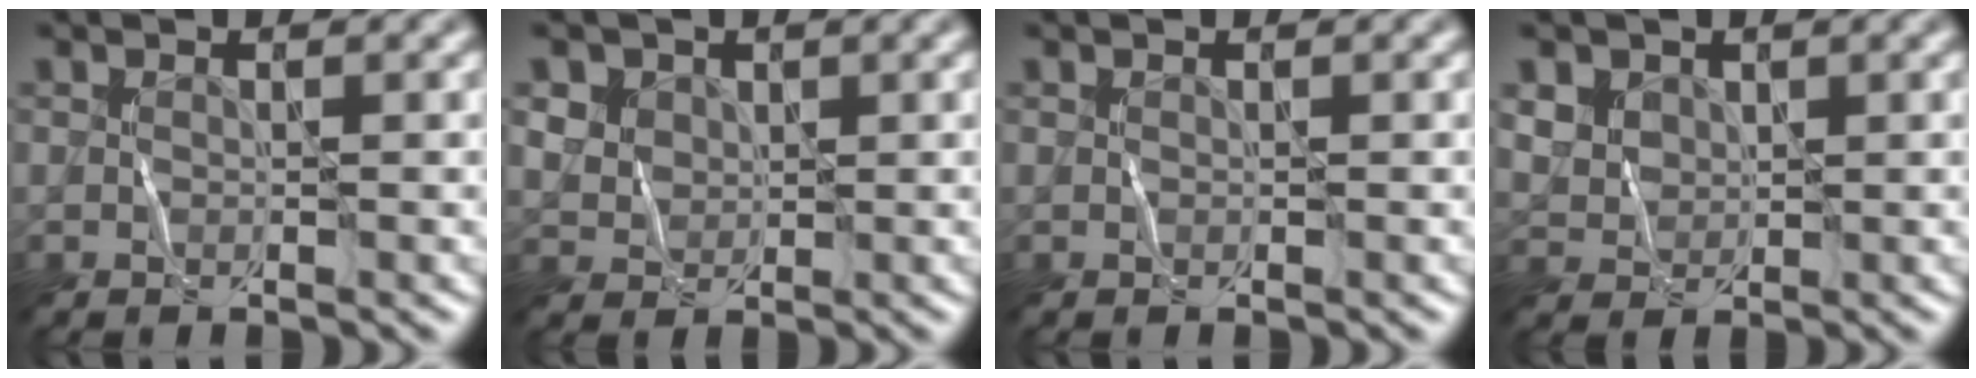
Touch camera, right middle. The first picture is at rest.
{"total": 4.1, "force": [2.5, 3.0, 1.2], "torque": [-0.052, 0.009, 0.045]}
{"total": 0.0}
{"total": 3.9, "force": [2.3, 2.9, 1.1], "torque": [-0.053, 0.006, 0.046]}